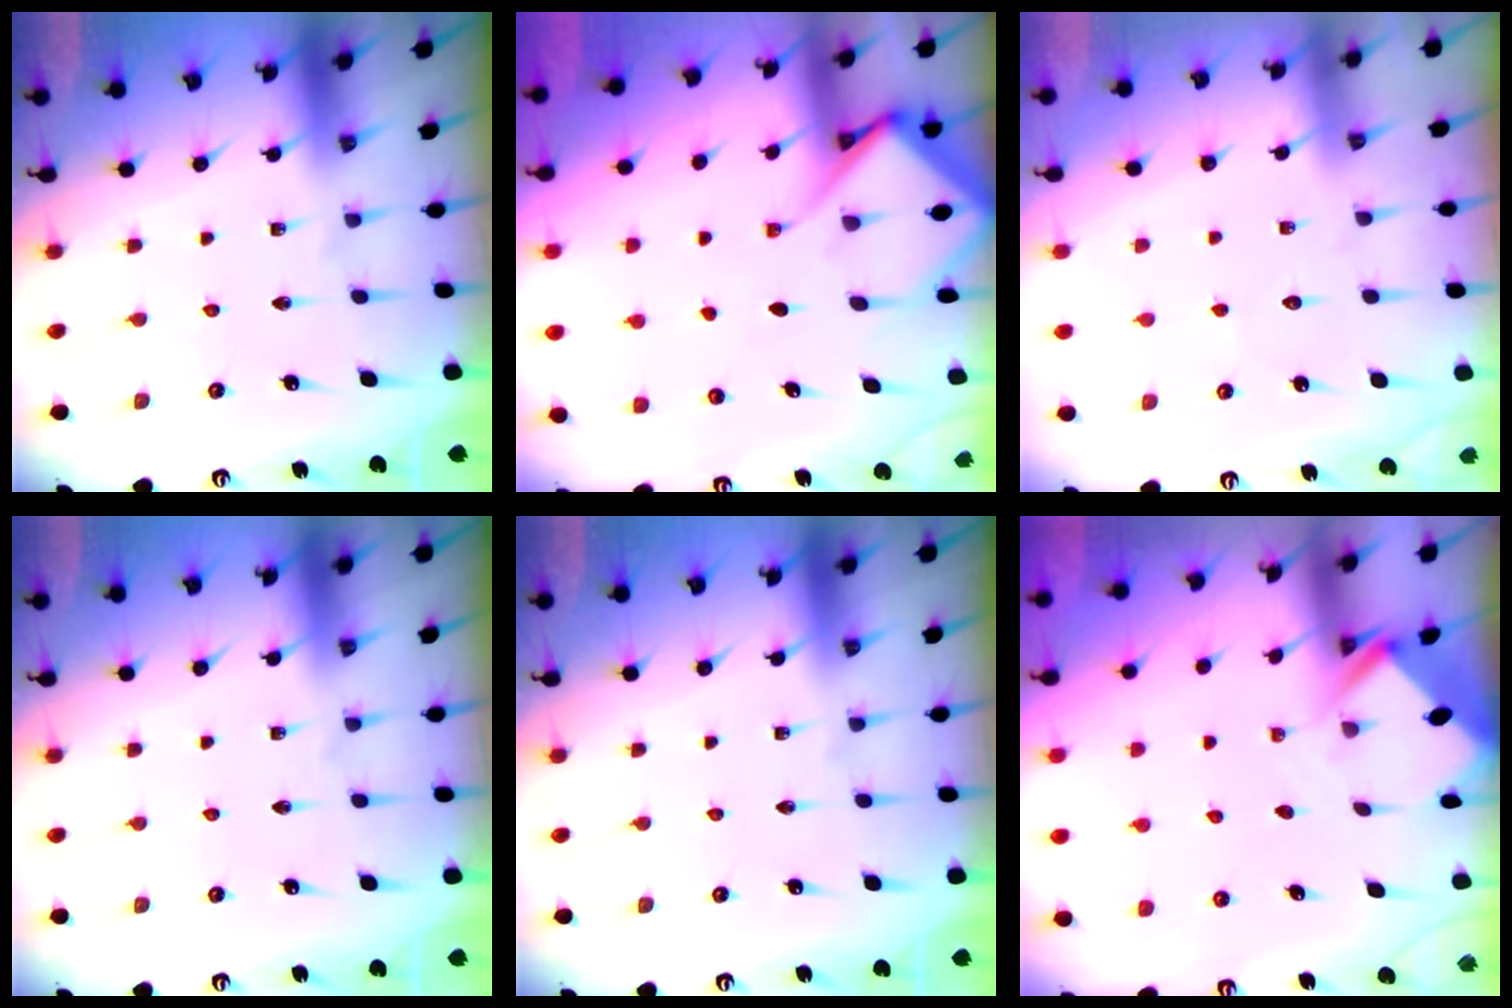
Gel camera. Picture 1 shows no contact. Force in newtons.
{"total": 8.7, "press": 8.6, "slide": 0.9}
{"total": 3.8, "press": 3.8, "slide": 0.4}
{"total": 0.0}
{"total": 0.0}
{"total": 2.6, "press": 2.6, "slide": 0.2}